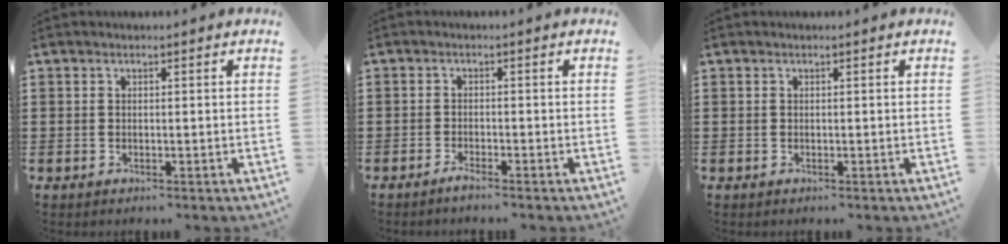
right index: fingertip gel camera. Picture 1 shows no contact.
{"total": 1.5, "force": [-1.3, -0.1, 0.6], "torque": [-0.011, -0.003, -0.025]}
{"total": 0.0}